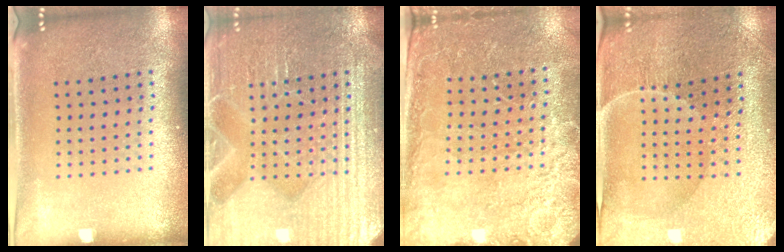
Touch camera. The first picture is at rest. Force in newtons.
{"total": 4.7, "press": 4.6, "slide": 0.6}
{"total": 2.7, "press": 2.6, "slide": 0.3}
{"total": 1.5, "press": 1.5, "slide": 0.1}